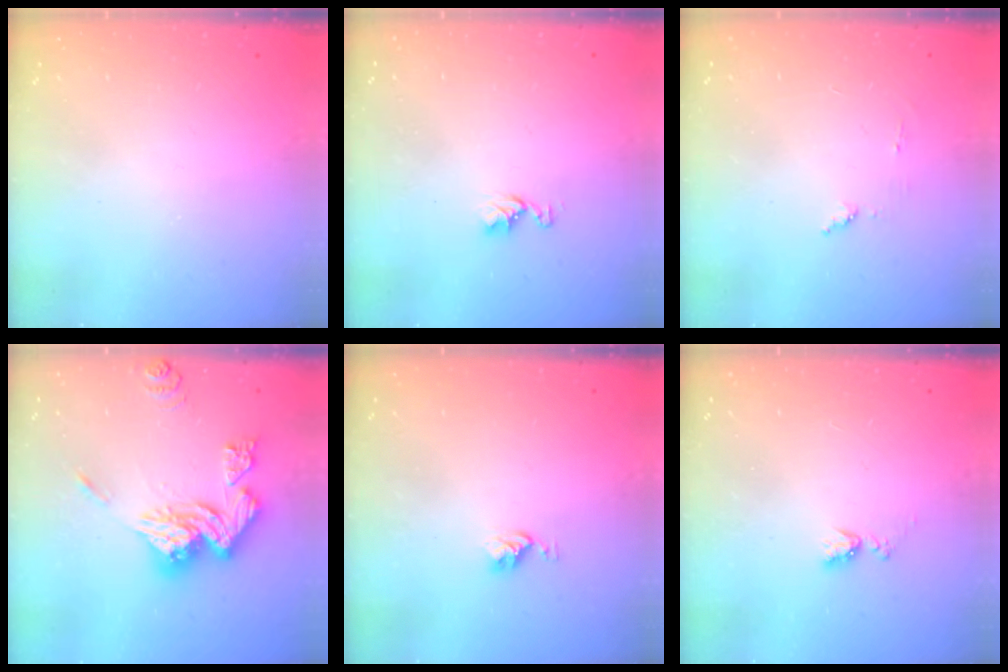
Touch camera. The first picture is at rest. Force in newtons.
{"total": 5.2, "press": 5.2, "slide": 0.4}
{"total": 4.2, "press": 4.2, "slide": 0.4}
{"total": 17.8, "press": 17.7, "slide": 1.6}
{"total": 3.8, "press": 3.8, "slide": 0.5}
{"total": 5.8, "press": 5.8, "slide": 0.7}